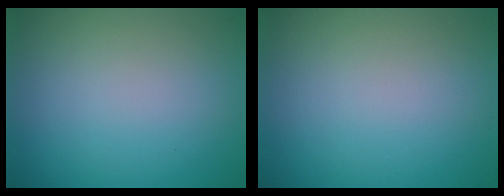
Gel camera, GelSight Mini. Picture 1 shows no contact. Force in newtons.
{"total": 0.0}